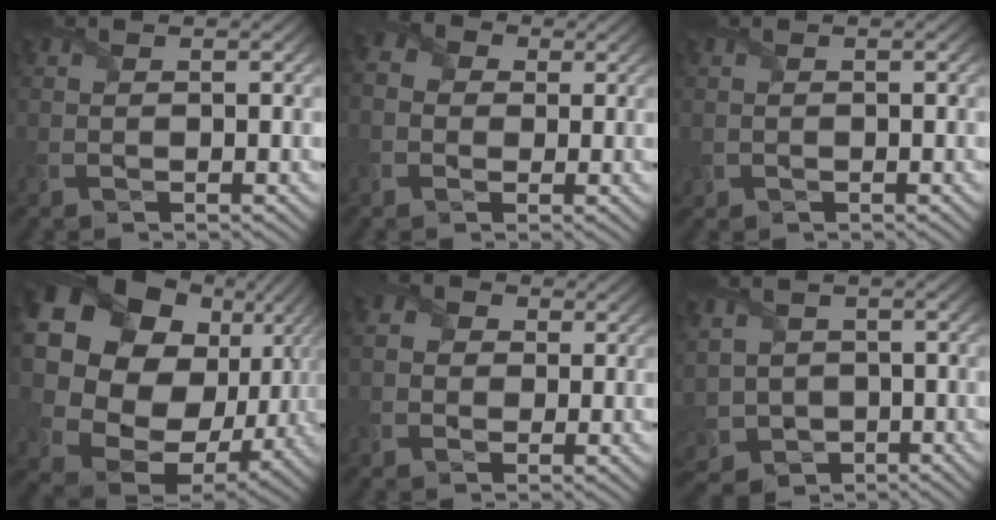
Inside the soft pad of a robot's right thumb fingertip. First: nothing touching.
{"total": 4.3, "force": [0.2, 3.8, 2.0], "torque": [-0.069, 0.002, -0.003]}
{"total": 0.7, "force": [0.1, 0.7, 0.1], "torque": [-0.010, -0.004, 0.000]}
{"total": 21.0, "force": [4.1, 16.7, 11.9], "torque": [-0.279, -0.043, 0.100]}
{"total": 3.4, "force": [0.7, 2.9, 1.5], "torque": [-0.062, 0.005, 0.004]}
{"total": 6.2, "force": [-1.4, 5.3, 2.8], "torque": [-0.097, -0.022, -0.031]}